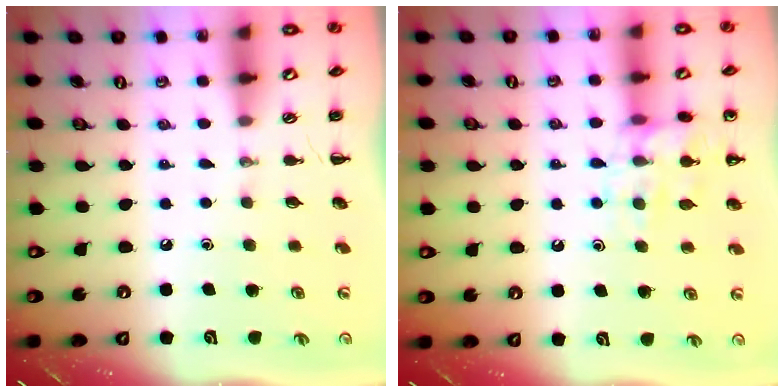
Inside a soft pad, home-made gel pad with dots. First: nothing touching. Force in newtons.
{"total": 13.3, "press": 13.2, "slide": 1.8}